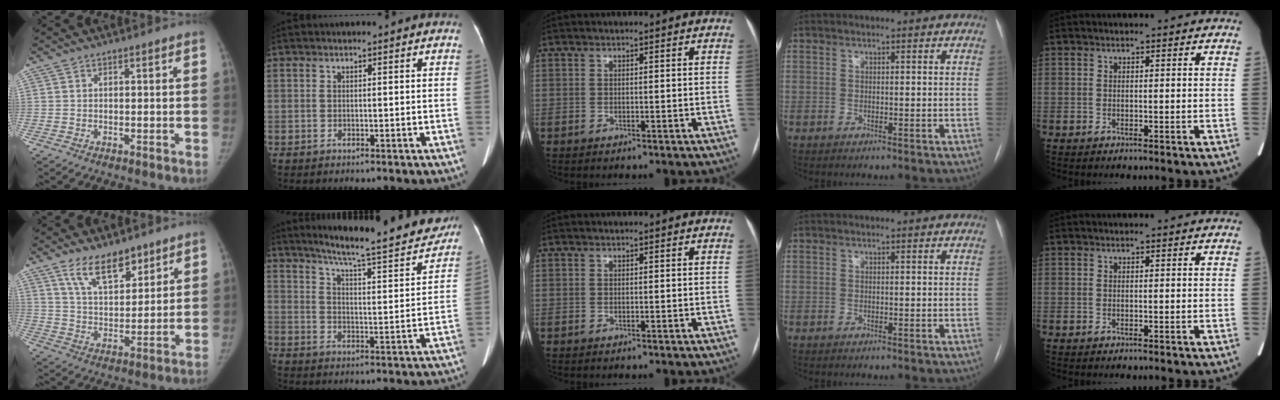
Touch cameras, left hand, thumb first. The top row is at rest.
{"thumb": {"total": 10.7, "force": [7.4, 5.0, 6.0], "torque": [-0.073, -0.049, 0.136]}, "index": {"total": 18.3, "force": [16.3, 1.2, 8.2], "torque": [-0.123, -0.029, 0.221]}}